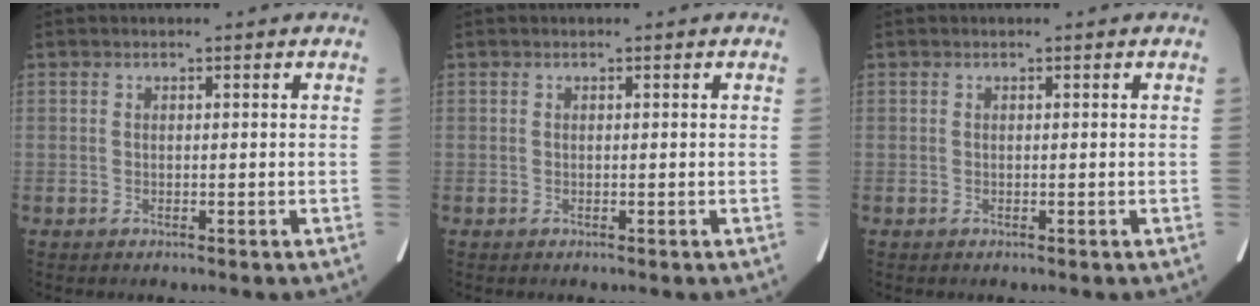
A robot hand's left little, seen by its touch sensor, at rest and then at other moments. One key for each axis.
{"total": 0.0}
{"total": 0.0}